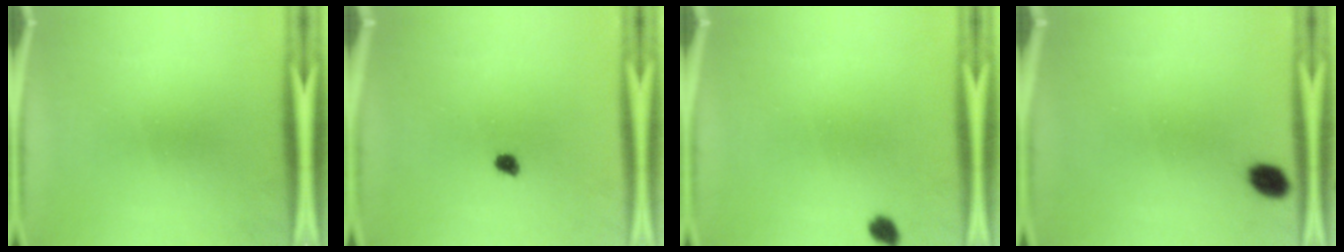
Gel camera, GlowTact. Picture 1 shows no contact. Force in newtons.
{"total": 1.8}
{"total": 1.9}
{"total": 3.3}